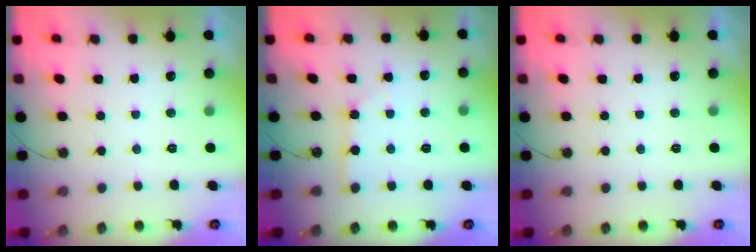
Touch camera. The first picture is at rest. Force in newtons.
{"total": 2.2, "press": 2.2, "slide": 0.3}
{"total": 0.0}